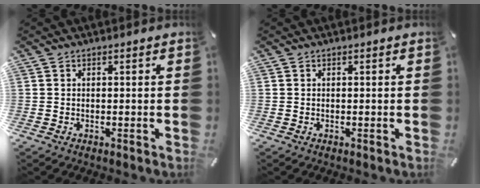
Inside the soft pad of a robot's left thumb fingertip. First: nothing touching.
{"total": 0.0}